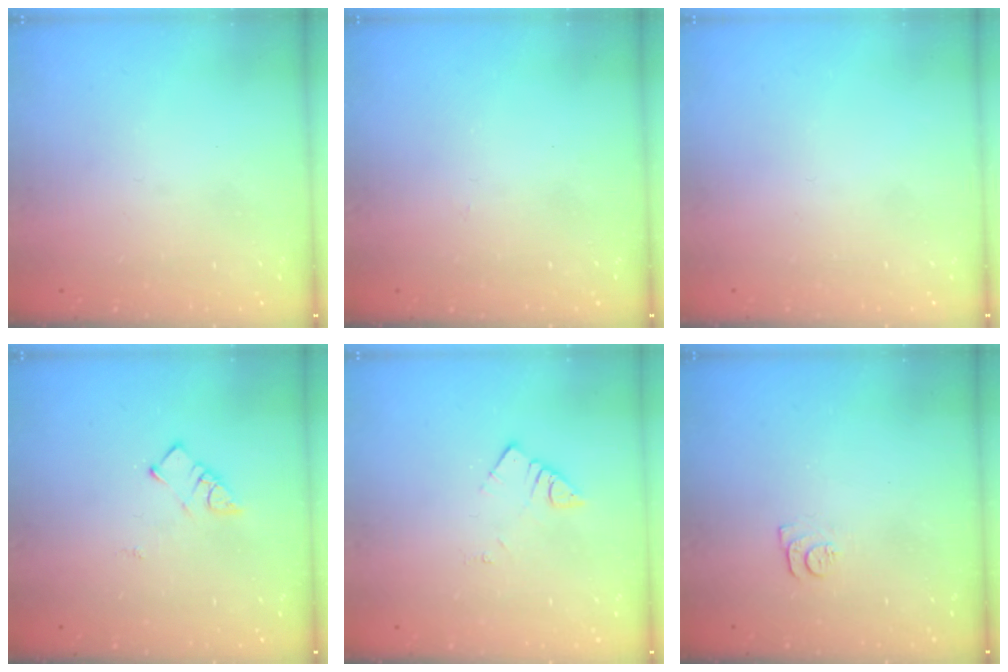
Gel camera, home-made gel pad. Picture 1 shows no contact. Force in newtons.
{"total": 2.8, "press": 2.8, "slide": 0.4}
{"total": 1.7, "press": 1.7, "slide": 0.1}
{"total": 3.6, "press": 3.5, "slide": 0.4}
{"total": 3.5, "press": 3.5, "slide": 0.2}
{"total": 5.2, "press": 5.2, "slide": 0.7}